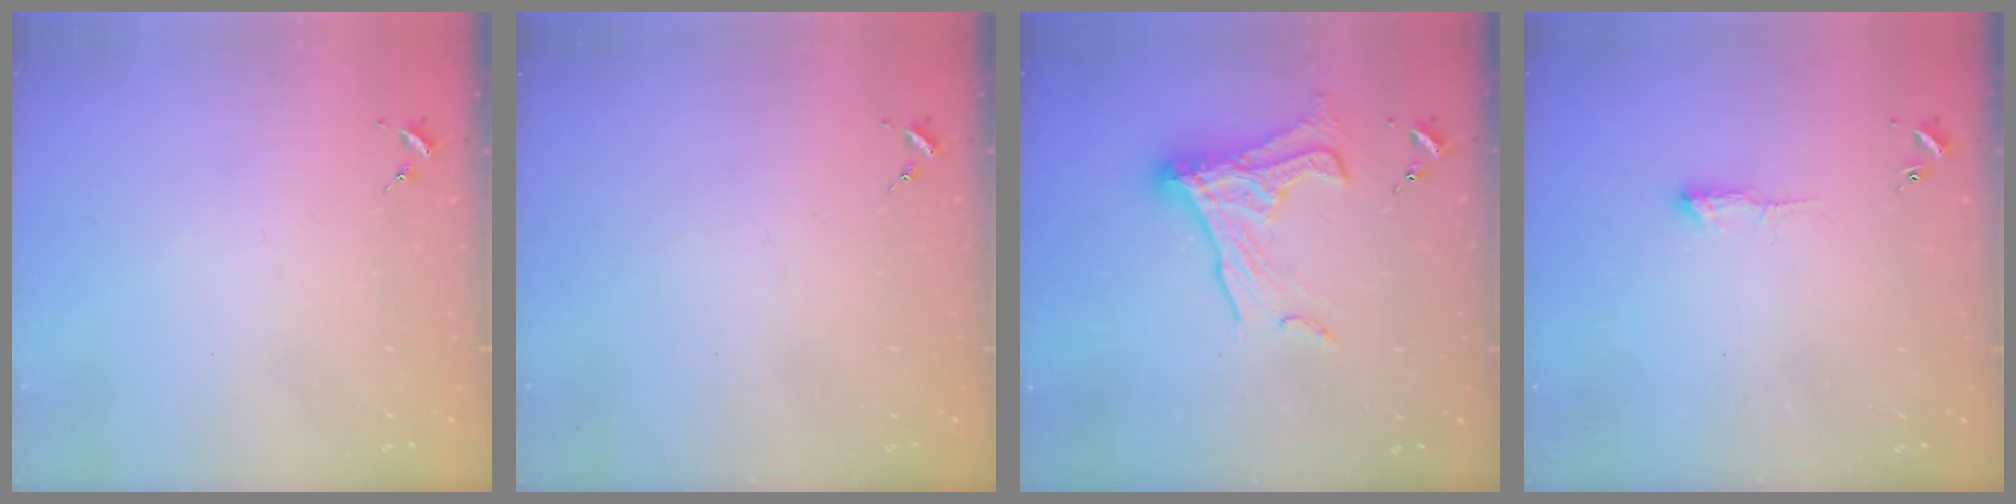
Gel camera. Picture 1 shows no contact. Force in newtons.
{"total": 0.0}
{"total": 15.4, "press": 15.4, "slide": 1.3}
{"total": 3.6, "press": 3.5, "slide": 0.8}